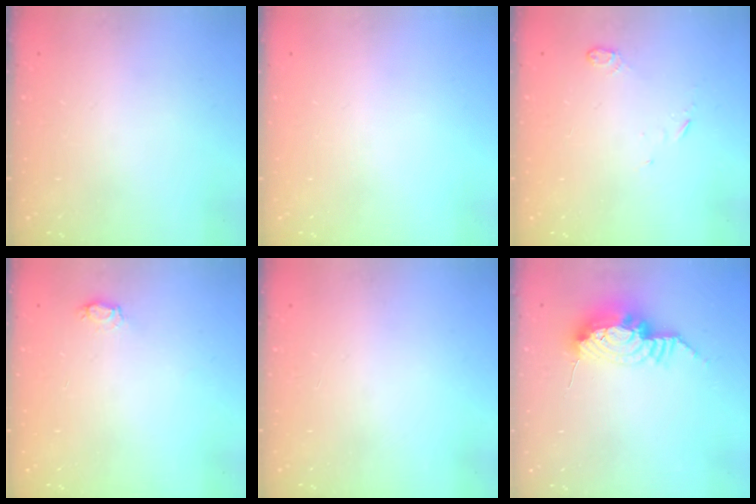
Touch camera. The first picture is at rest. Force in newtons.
{"total": 0.0}
{"total": 3.4, "press": 3.3, "slide": 0.8}
{"total": 4.7, "press": 4.4, "slide": 1.5}
{"total": 1.2, "press": 1.1, "slide": 0.2}
{"total": 11.8, "press": 11.7, "slide": 1.6}